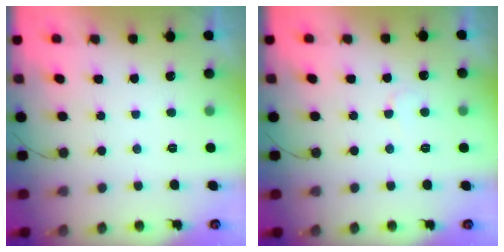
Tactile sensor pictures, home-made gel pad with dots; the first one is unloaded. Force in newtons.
{"total": 2.7, "press": 2.7, "slide": 0.2}